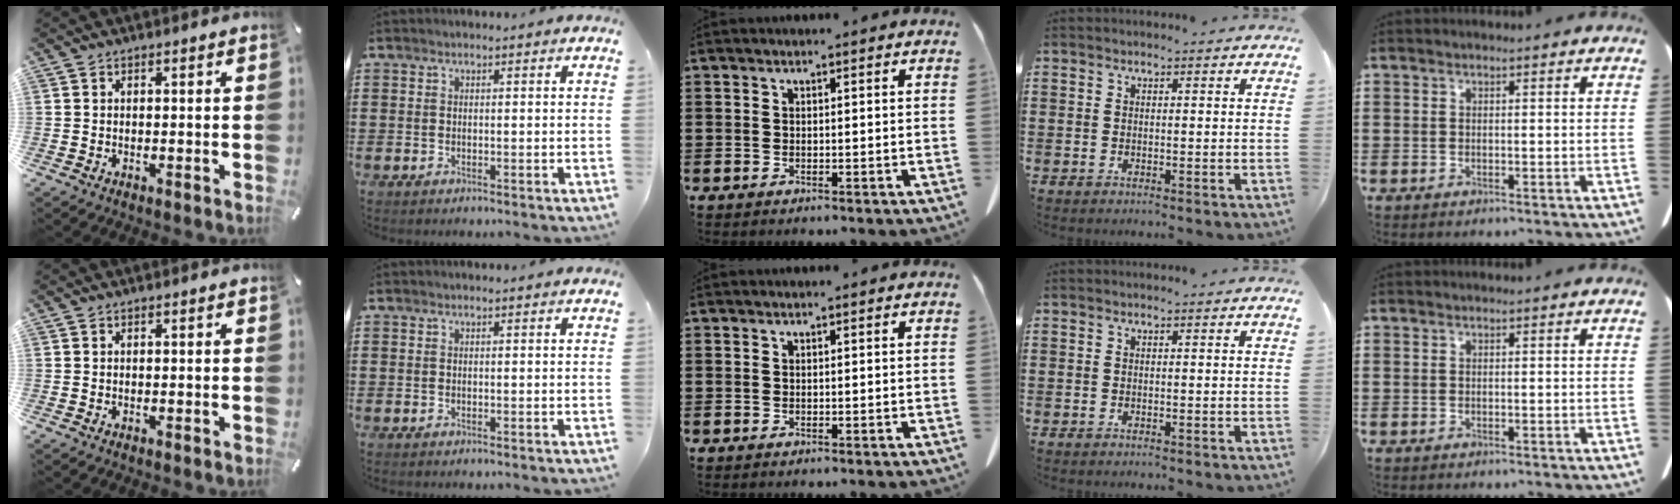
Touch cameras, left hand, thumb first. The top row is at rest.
{}